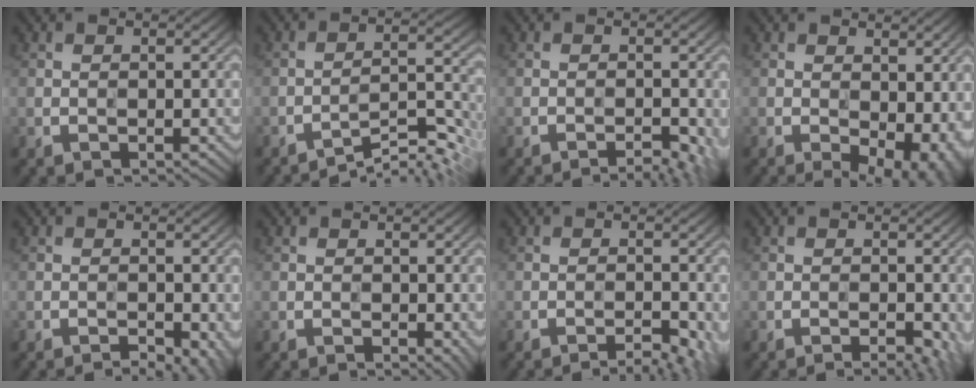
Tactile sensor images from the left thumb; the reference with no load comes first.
{"total": 6.7, "force": [-5.3, 0.9, 4.0], "torque": [-0.062, 0.011, -0.088]}
{"total": 2.8, "force": [-2.0, 0.5, 1.9], "torque": [-0.035, 0.001, -0.027]}
{"total": 8.0, "force": [-1.2, 4.5, 6.5], "torque": [-0.083, -0.015, -0.009]}
{"total": 3.8, "force": [-2.5, 1.2, 2.6], "torque": [-0.039, -0.005, -0.027]}
{"total": 1.4, "force": [-0.3, 0.6, 1.2], "torque": [-0.018, -0.007, -0.004]}
{"total": 3.5, "force": [-2.5, 0.7, 2.4], "torque": [-0.042, 0.004, -0.036]}
{"total": 2.5, "force": [-1.2, 0.6, 2.1], "torque": [-0.029, 0.000, -0.014]}